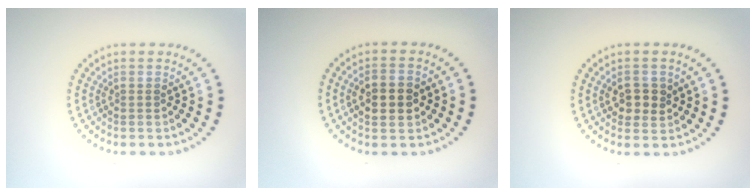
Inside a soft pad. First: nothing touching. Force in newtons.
{"total": 4.0, "press": 4.0, "slide": 0.2}
{"total": 2.5, "press": 2.4, "slide": 0.6}